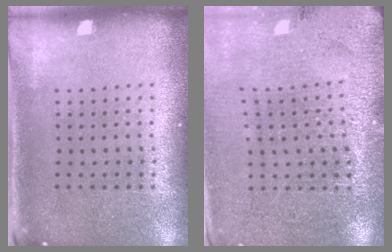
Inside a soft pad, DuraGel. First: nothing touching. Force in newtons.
{"total": 2.8, "press": 2.8, "slide": 0.1}